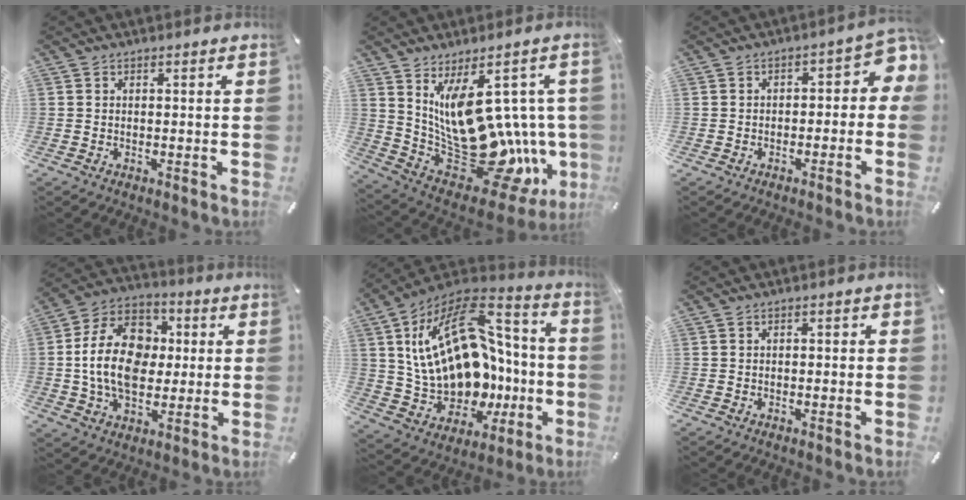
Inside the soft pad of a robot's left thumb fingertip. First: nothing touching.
{"total": 21.0, "force": [2.2, 11.4, 17.5], "torque": [-0.303, -0.058, 0.060]}
{"total": 5.6, "force": [-0.6, 3.4, 4.4], "torque": [-0.060, 0.001, -0.019]}
{"total": 17.3, "force": [-0.4, 13.2, 11.1], "torque": [-0.229, 0.019, -0.008]}
{"total": 26.0, "force": [3.8, 17.7, 18.6], "torque": [-0.363, -0.035, 0.085]}
{"total": 1.0, "force": [-0.7, 0.5, 0.6], "torque": [-0.011, 0.003, -0.014]}